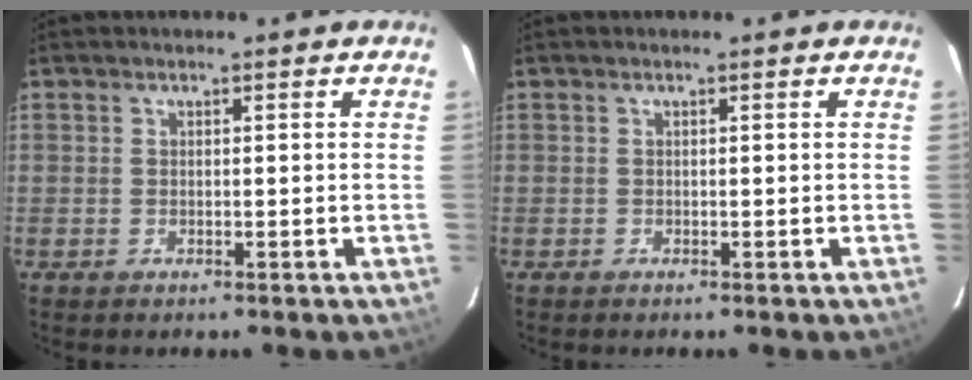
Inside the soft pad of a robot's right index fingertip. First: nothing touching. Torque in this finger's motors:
{"motor_torque": [-0.02, 0.10, -0.06, 0.01]}